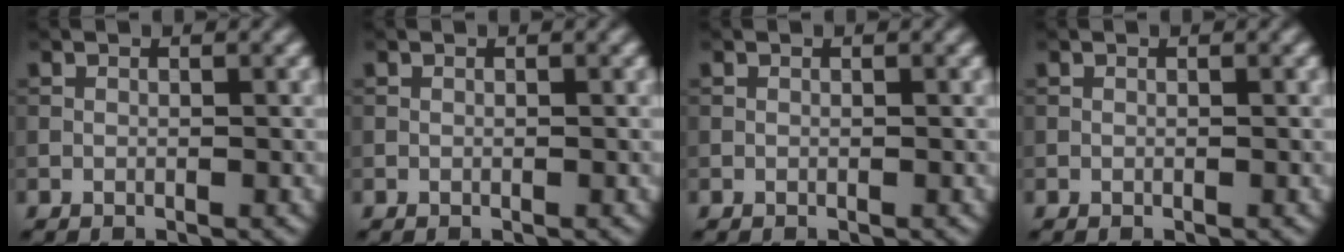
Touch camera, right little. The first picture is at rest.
{"total": 0.0}
{"total": 0.0}
{"total": 0.0}